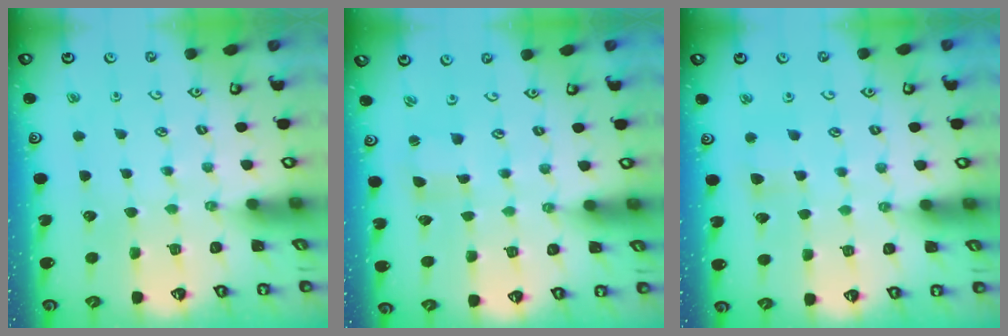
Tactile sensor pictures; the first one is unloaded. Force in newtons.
{"total": 1.0, "press": 1.0, "slide": 0.0}
{"total": 3.5, "press": 3.5, "slide": 0.4}